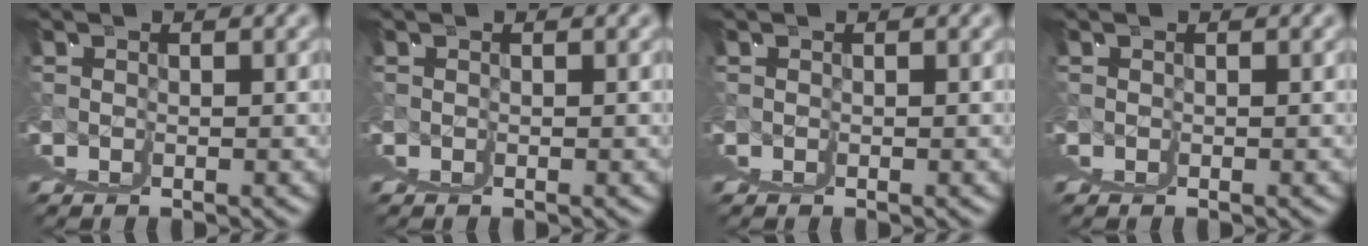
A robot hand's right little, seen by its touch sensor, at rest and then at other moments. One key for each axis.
{"total": 0.0}
{"total": 0.0}
{"total": 0.0}